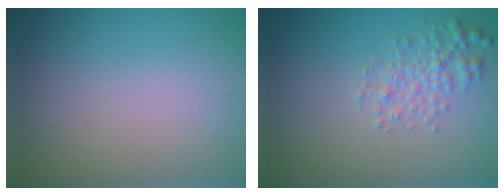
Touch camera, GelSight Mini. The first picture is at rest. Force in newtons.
{"total": 2.4, "press": 2.4, "slide": 0.1}